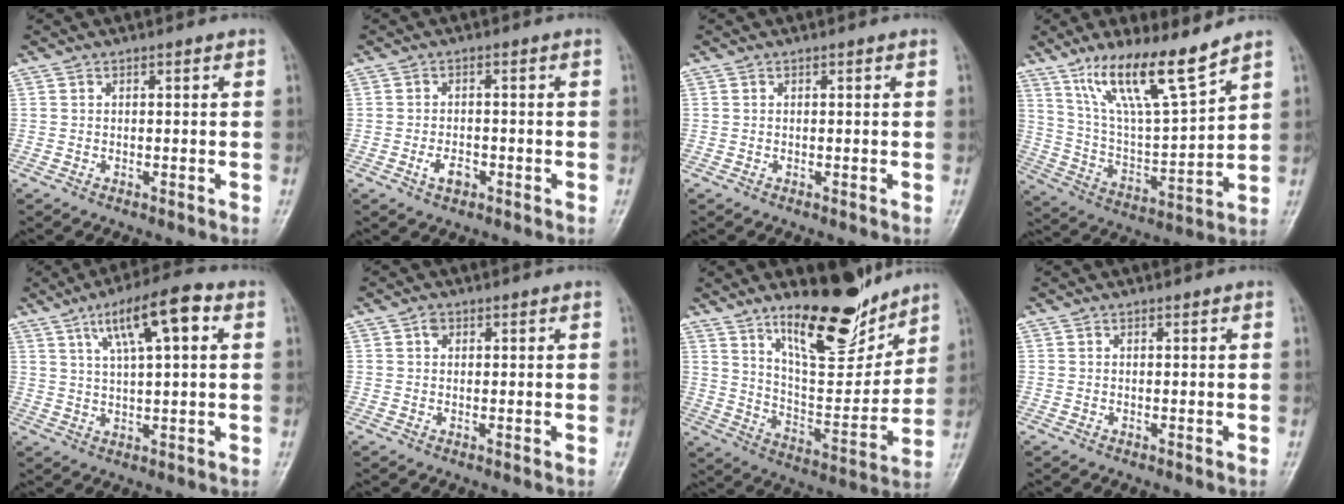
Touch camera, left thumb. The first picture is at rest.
{"total": 3.1, "force": [-1.3, 1.9, 2.0], "torque": [-0.034, 0.006, -0.022]}
{"total": 0.0}
{"total": 15.3, "force": [11.0, 2.6, 10.4], "torque": [-0.176, -0.062, 0.214]}
{"total": 11.2, "force": [4.5, 2.9, 9.9], "torque": [-0.163, 0.008, 0.071]}
{"total": 1.3, "force": [0.5, 1.0, 0.7], "torque": [-0.003, 0.001, 0.005]}
{"total": 17.1, "force": [12.4, 5.7, 10.3], "torque": [-0.120, -0.092, 0.212]}
{"total": 0.0}